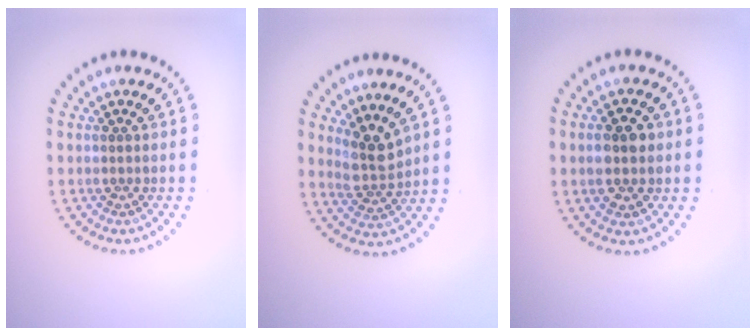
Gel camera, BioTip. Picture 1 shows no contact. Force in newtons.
{"total": 3.0, "press": 2.5, "slide": 1.6}
{"total": 3.8, "press": 3.8, "slide": 0.2}